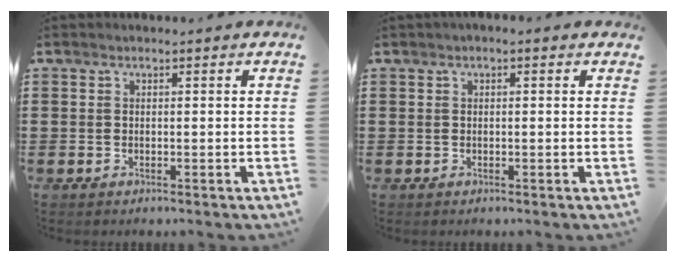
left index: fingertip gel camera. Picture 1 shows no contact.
{"total": 0.7, "force": [0.0, 0.3, 0.6], "torque": [-0.011, 0.003, -0.002]}